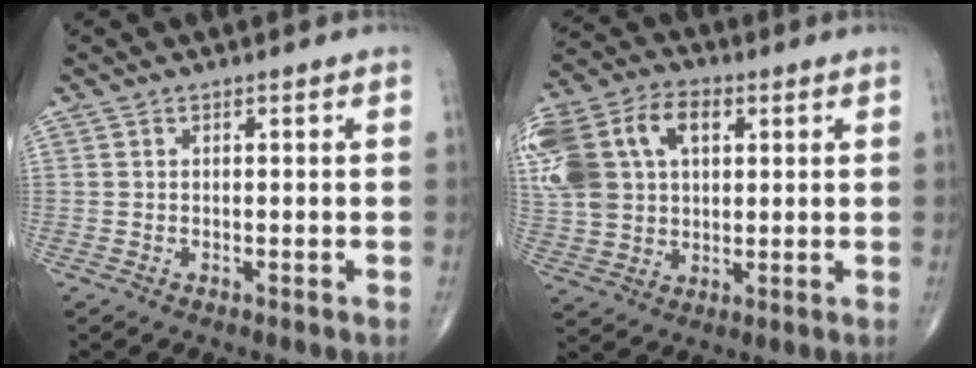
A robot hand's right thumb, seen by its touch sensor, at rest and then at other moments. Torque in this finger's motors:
{"motor_torque": [2.11, 2.21, 1.55, 0.38, 0.18]}